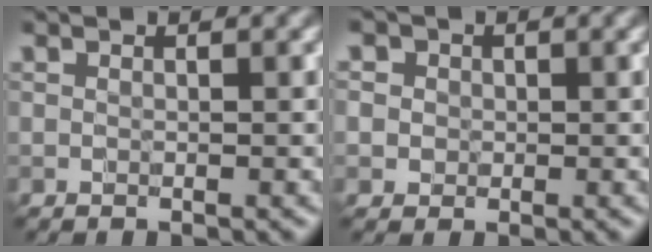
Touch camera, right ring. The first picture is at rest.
{"total": 2.3, "force": [0.7, 2.1, 0.6], "torque": [0.010, 0.009, 0.000]}